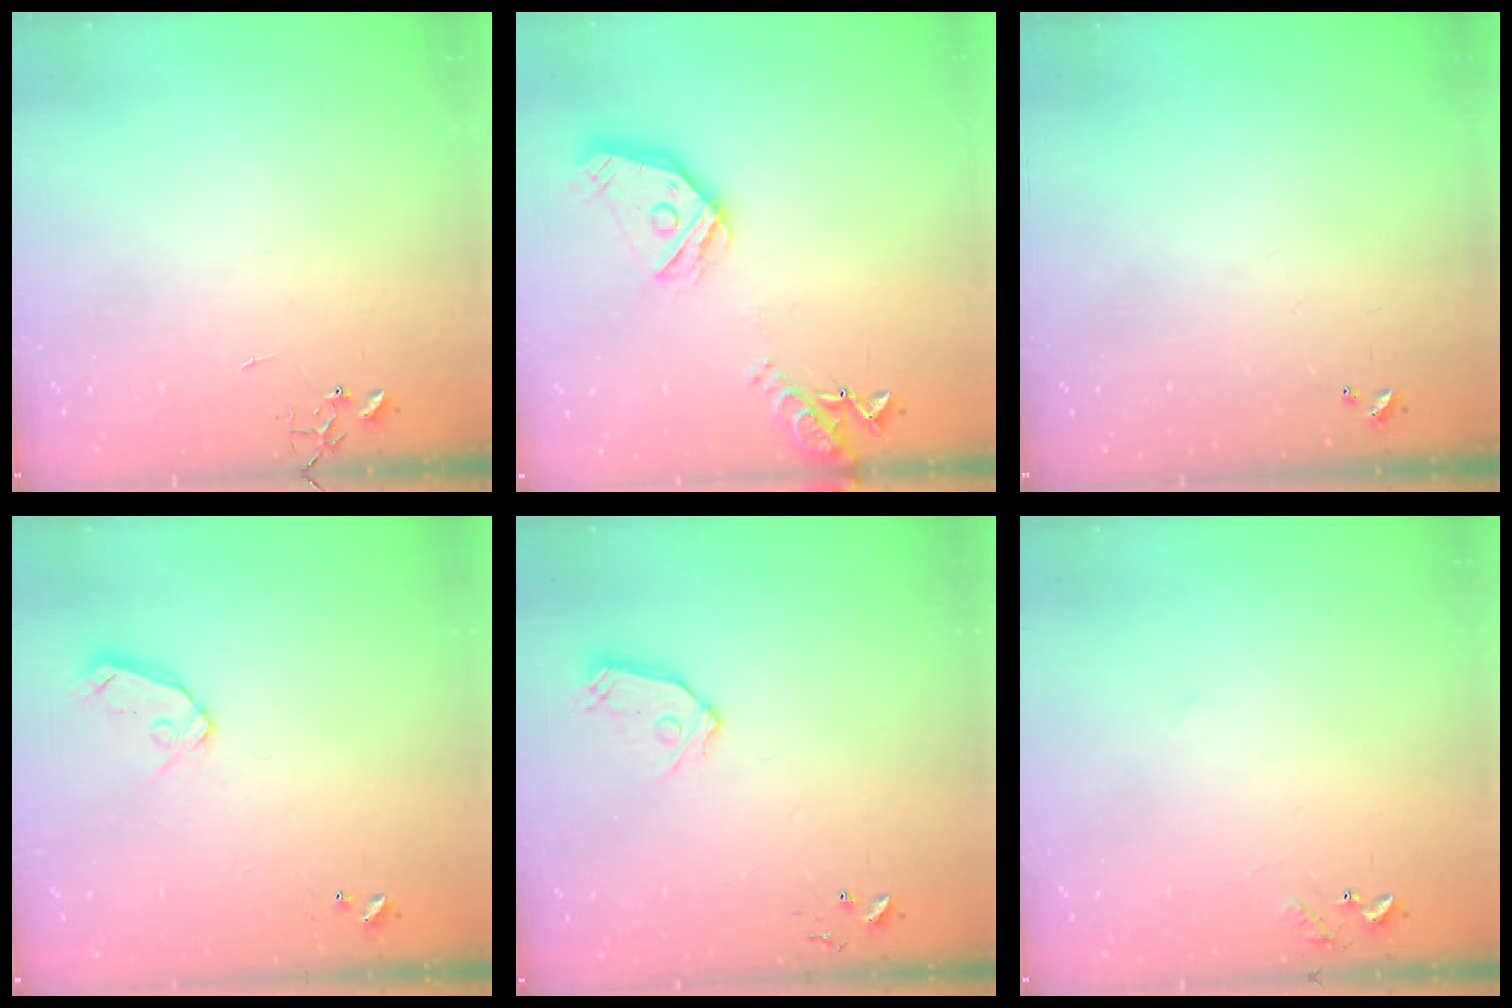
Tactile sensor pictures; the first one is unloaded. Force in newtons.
{"total": 17.4, "press": 17.3, "slide": 2.0}
{"total": 0.0}
{"total": 7.1, "press": 7.1, "slide": 0.8}
{"total": 8.0, "press": 8.0, "slide": 0.5}
{"total": 7.8, "press": 7.8, "slide": 0.5}